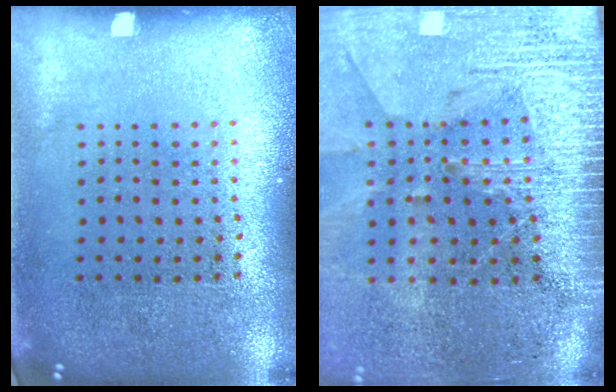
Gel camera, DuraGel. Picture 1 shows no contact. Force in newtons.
{"total": 3.9, "press": 3.4, "slide": 1.8}